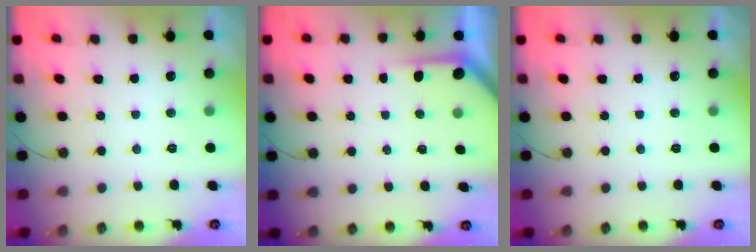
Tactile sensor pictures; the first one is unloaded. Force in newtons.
{"total": 2.2, "press": 2.2, "slide": 0.3}
{"total": 0.0}